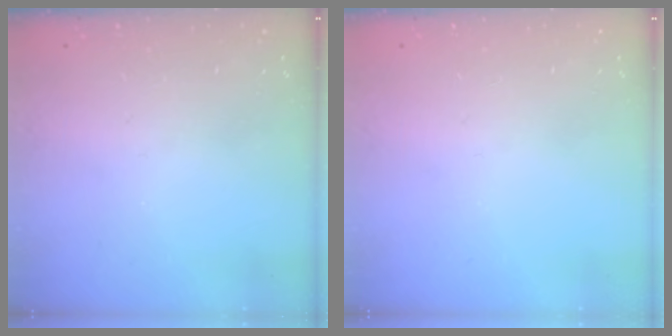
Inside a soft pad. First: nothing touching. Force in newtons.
{"total": 0.0}